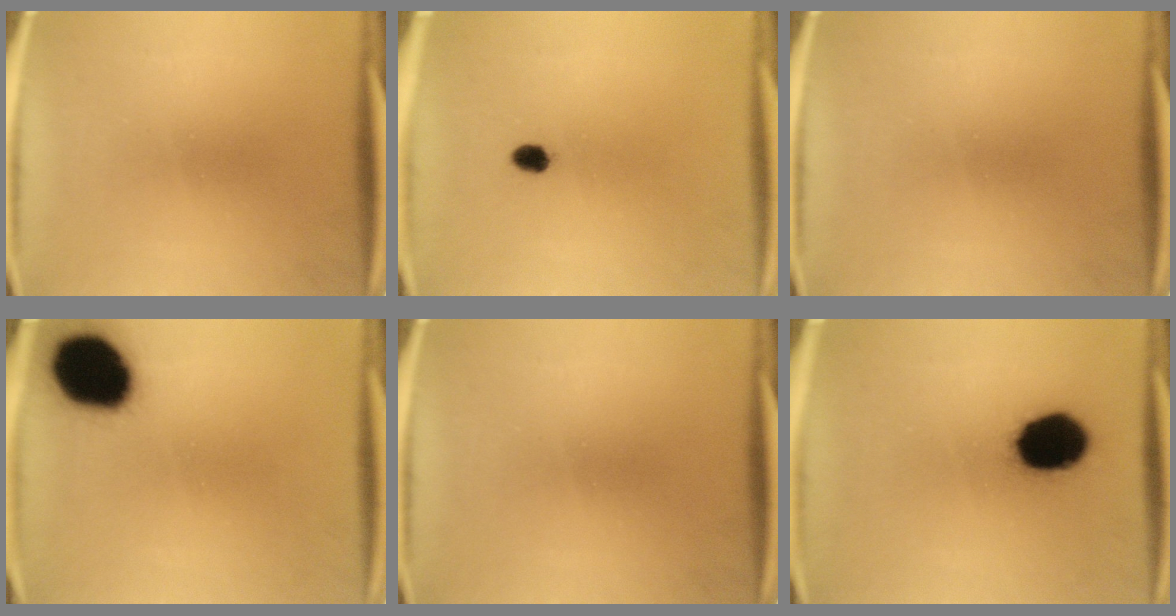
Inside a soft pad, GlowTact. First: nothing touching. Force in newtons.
{"total": 2.1}
{"total": 0.0}
{"total": 17.5}
{"total": 0.0}
{"total": 15.9}